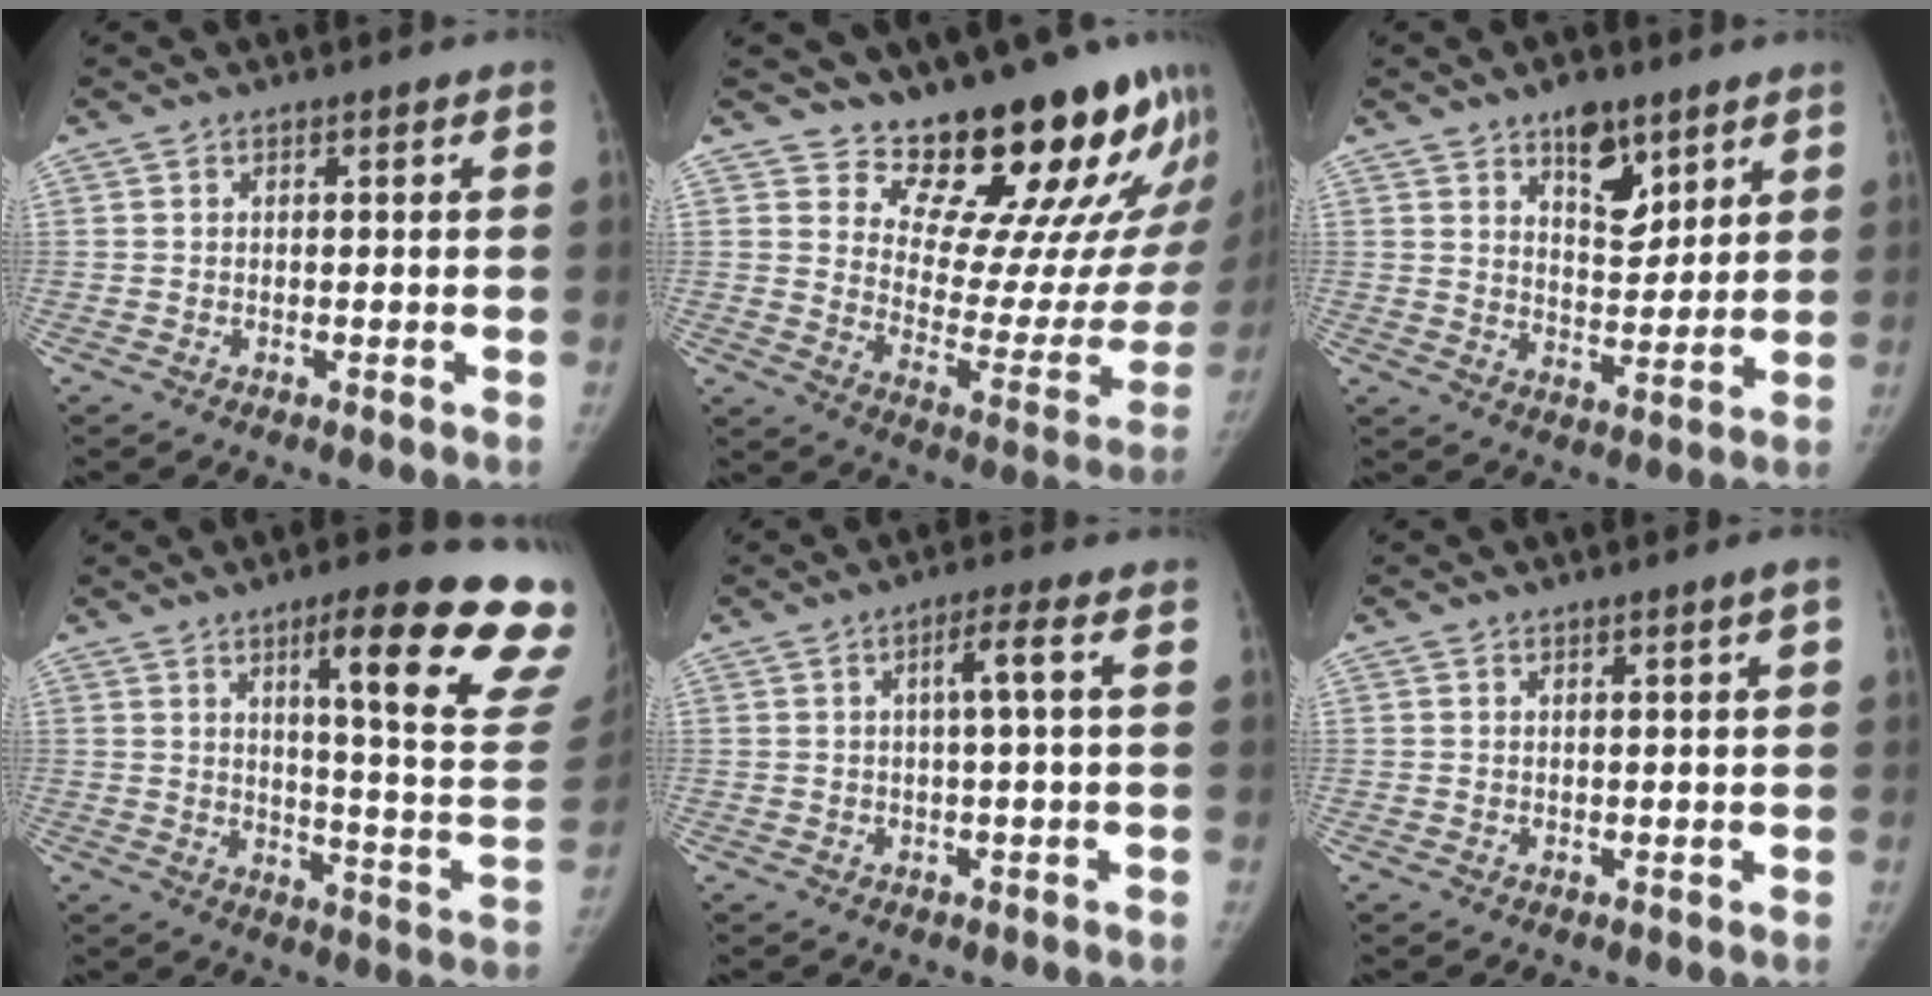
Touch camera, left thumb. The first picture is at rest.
{"total": 21.5, "force": [19.1, 5.7, 8.2], "torque": [-0.056, -0.174, 0.259]}
{"total": 9.2, "force": [5.8, 4.6, 5.4], "torque": [-0.053, -0.039, 0.096]}
{"total": 23.7, "force": [16.0, 3.2, 17.3], "torque": [-0.180, -0.095, 0.205]}
{"total": 3.6, "force": [0.6, -0.3, 3.5], "torque": [-0.071, 0.011, 0.013]}
{"total": 1.2, "force": [0.6, -0.3, 1.0], "torque": [-0.017, -0.005, 0.013]}